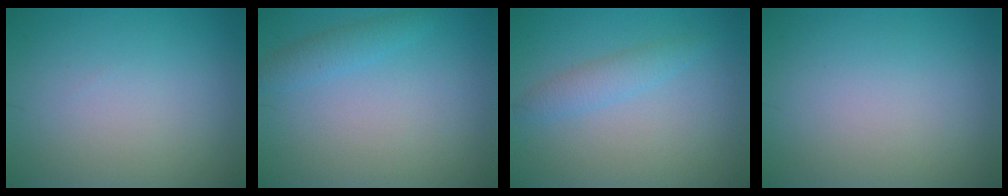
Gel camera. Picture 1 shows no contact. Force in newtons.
{"total": 1.6, "press": 1.6, "slide": 0.1}
{"total": 2.0, "press": 2.0, "slide": 0.1}
{"total": 0.0}